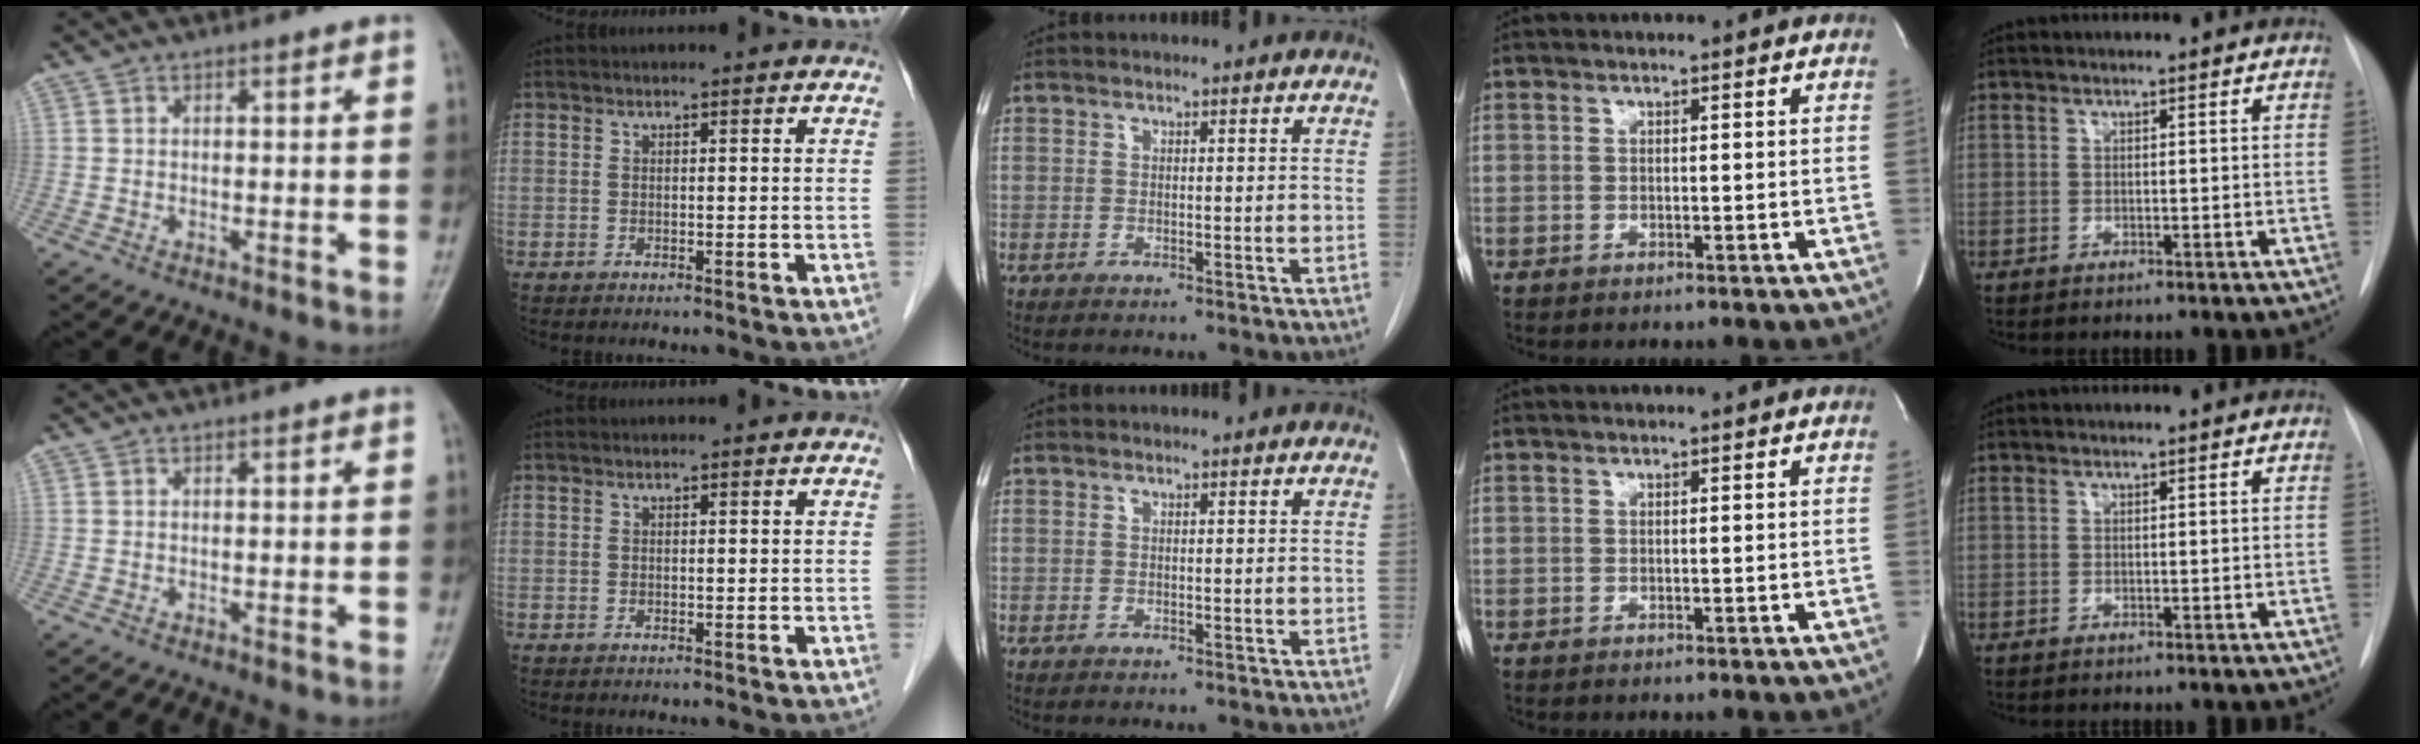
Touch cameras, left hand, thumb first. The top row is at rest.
{}